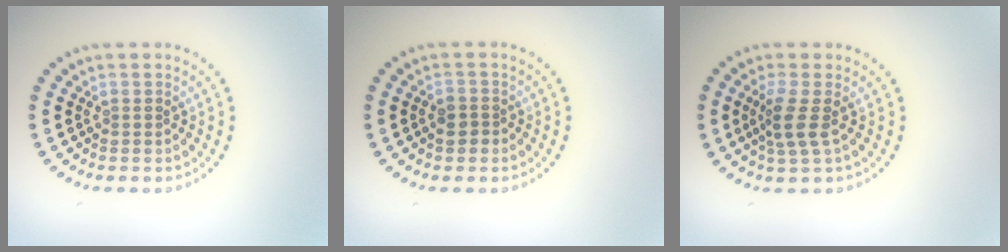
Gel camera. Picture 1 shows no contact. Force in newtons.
{"total": 1.8, "press": 1.7, "slide": 0.6}
{"total": 2.5, "press": 1.9, "slide": 1.6}